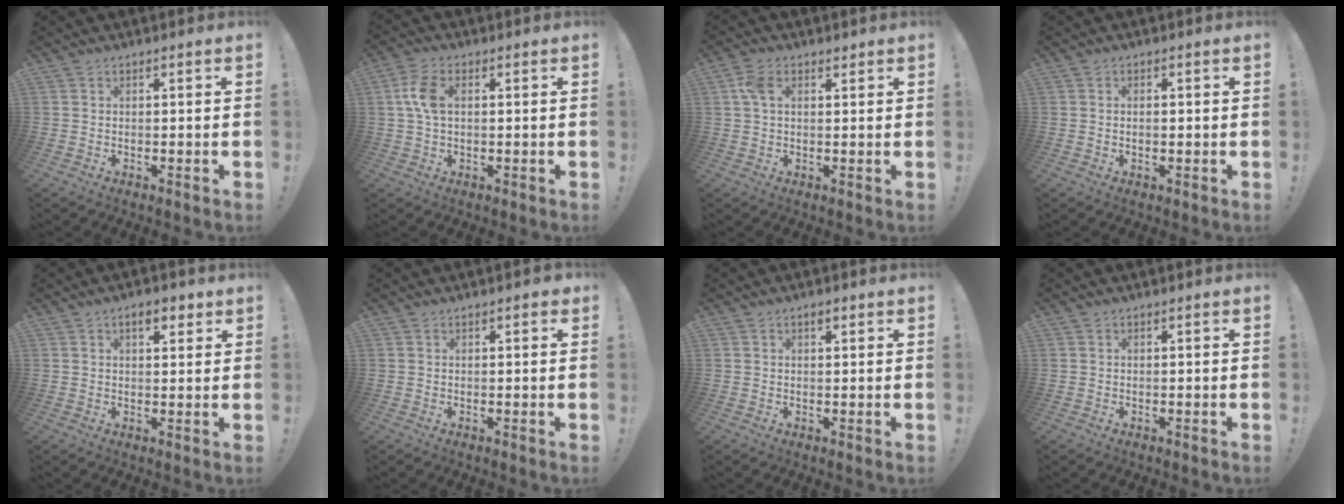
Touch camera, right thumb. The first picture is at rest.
{"total": 7.2, "force": [1.1, 4.2, 5.8], "torque": [-0.110, 0.003, 0.019]}
{"total": 4.4, "force": [1.7, 2.6, 3.1], "torque": [-0.058, 0.004, 0.033]}
{"total": 0.8, "force": [-0.2, 0.2, 0.8], "torque": [-0.011, 0.000, -0.004]}
{"total": 4.9, "force": [2.8, 2.1, 3.5], "torque": [-0.040, -0.008, 0.042]}
{"total": 1.0, "force": [0.4, 0.6, 0.7], "torque": [-0.005, 0.000, 0.004]}
{"total": 1.8, "force": [1.1, 0.8, 1.1], "torque": [-0.015, 0.000, 0.017]}
{"total": 0.0}